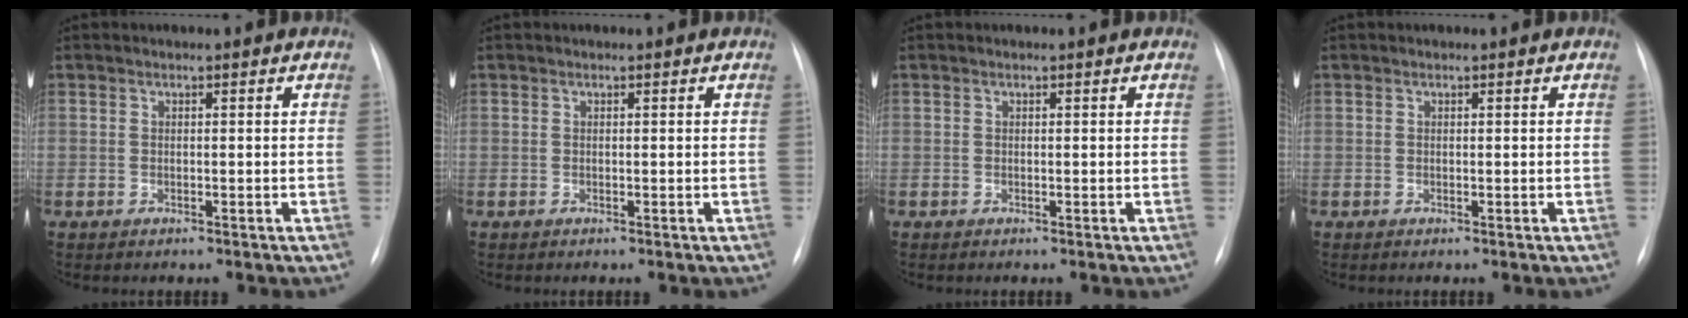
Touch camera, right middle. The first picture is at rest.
{"total": 0.0}
{"total": 0.0}
{"total": 0.0}